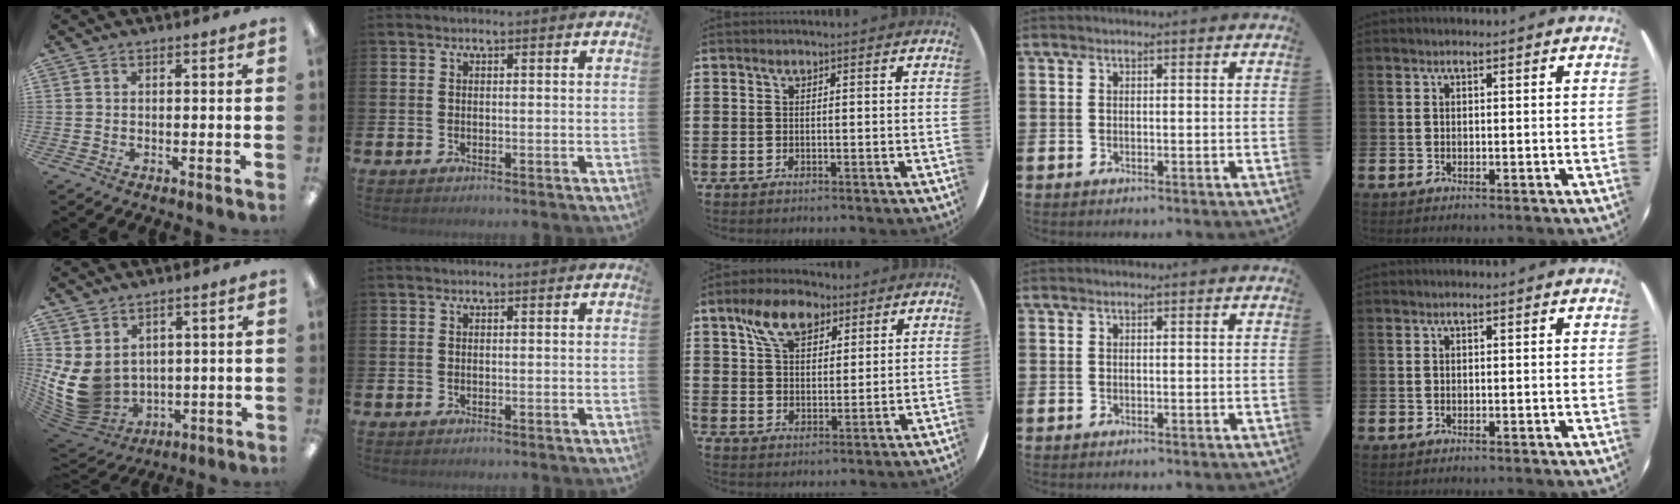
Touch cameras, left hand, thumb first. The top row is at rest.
{"thumb": {"total": 10.9, "force": [1.6, 8.9, 6.2], "torque": [-0.164, -0.028, 0.040]}, "middle": {"total": 8.0, "force": [5.2, 4.5, 4.1], "torque": [-0.075, 0.000, 0.093]}}